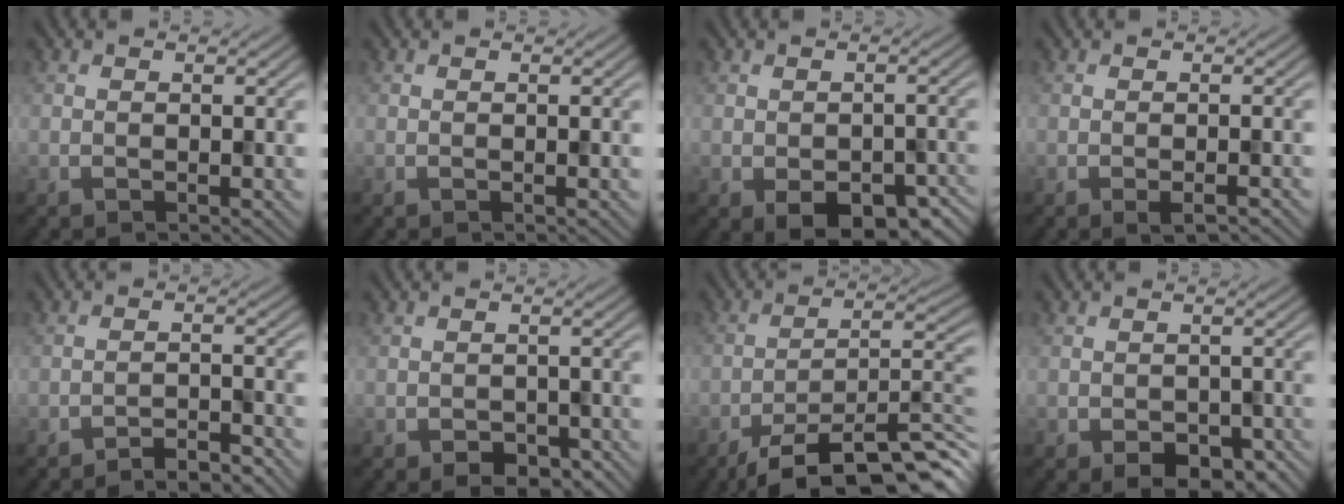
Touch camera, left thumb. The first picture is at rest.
{"total": 0.0}
{"total": 6.6, "force": [-3.4, 3.6, 4.3], "torque": [-0.057, -0.025, -0.033]}
{"total": 1.7, "force": [-0.9, 0.3, 1.3], "torque": [-0.021, -0.002, -0.014]}
{"total": 3.1, "force": [-2.8, 0.3, 1.2], "torque": [-0.014, 0.008, -0.051]}
{"total": 3.2, "force": [-1.9, 2.0, 1.6], "torque": [-0.024, -0.012, -0.028]}
{"total": 13.5, "force": [-10.0, 3.3, 8.4], "torque": [-0.143, -0.002, -0.167]}
{"total": 4.5, "force": [-2.4, 2.8, 2.5], "torque": [-0.033, -0.020, -0.030]}